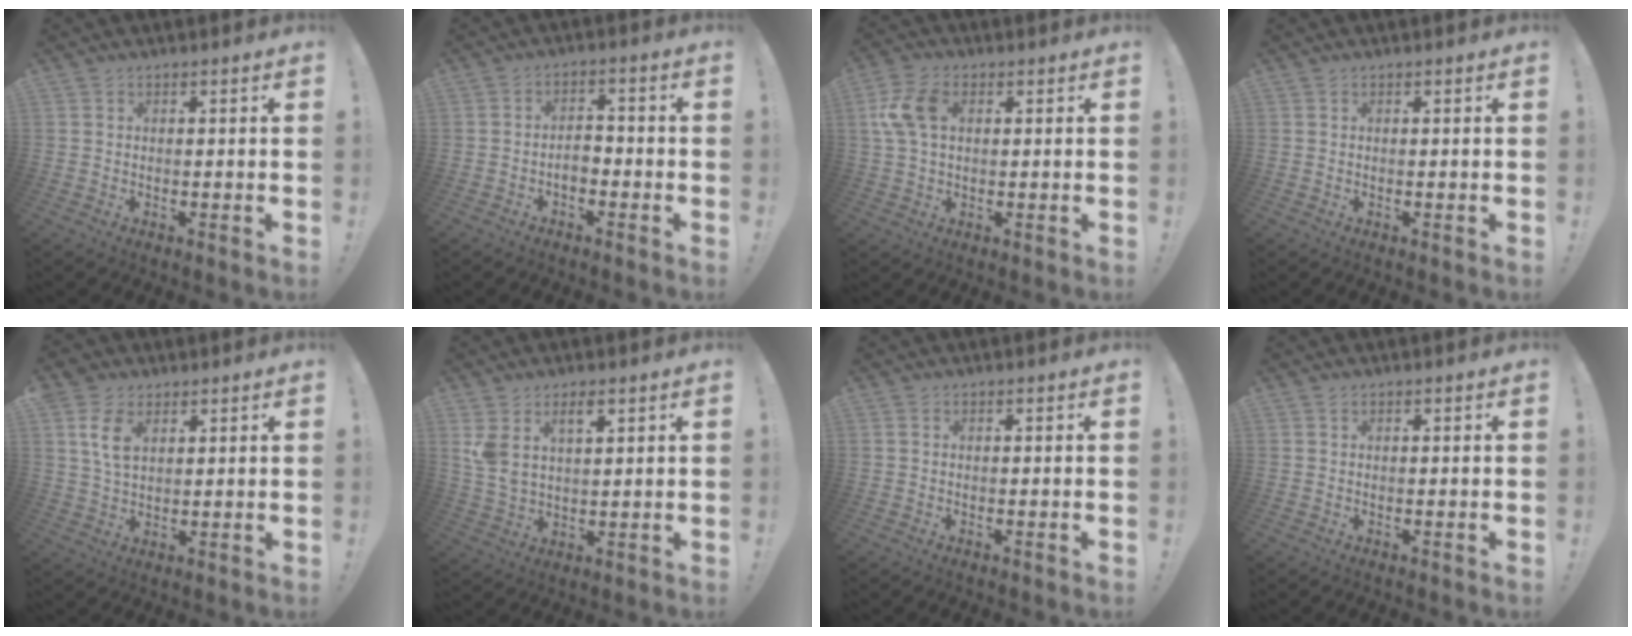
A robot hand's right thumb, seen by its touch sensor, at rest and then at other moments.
{"total": 4.2, "force": [-1.8, 2.3, 3.0], "torque": [-0.059, 0.004, -0.036]}
{"total": 10.3, "force": [2.1, 6.4, 7.7], "torque": [-0.158, 0.007, 0.042]}
{"total": 0.0}
{"total": 8.4, "force": [3.5, 5.2, 5.6], "torque": [-0.100, -0.004, 0.067]}
{"total": 7.2, "force": [4.1, 3.5, 4.8], "torque": [-0.097, -0.017, 0.075]}
{"total": 0.0}
{"total": 0.0}